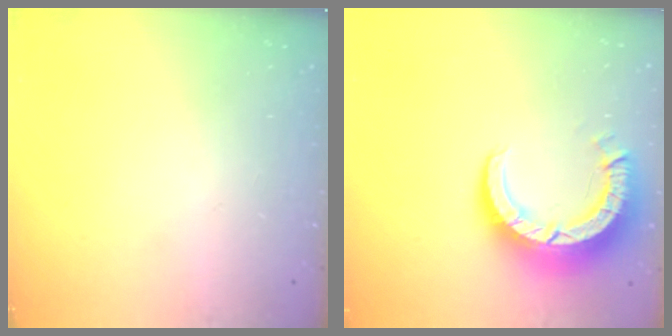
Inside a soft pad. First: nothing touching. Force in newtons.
{"total": 10.6, "press": 10.5, "slide": 1.0}